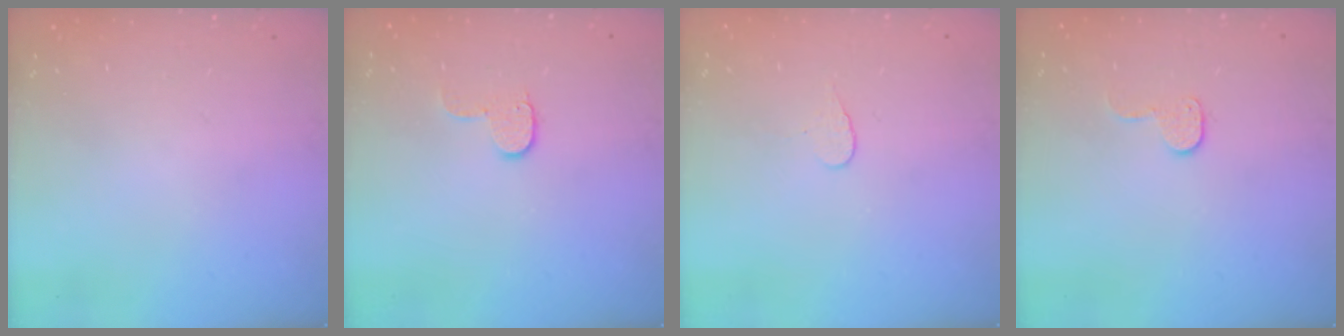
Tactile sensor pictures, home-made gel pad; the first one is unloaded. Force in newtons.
{"total": 6.1, "press": 6.1, "slide": 0.4}
{"total": 3.9, "press": 3.9, "slide": 0.3}
{"total": 6.4, "press": 6.4, "slide": 0.4}